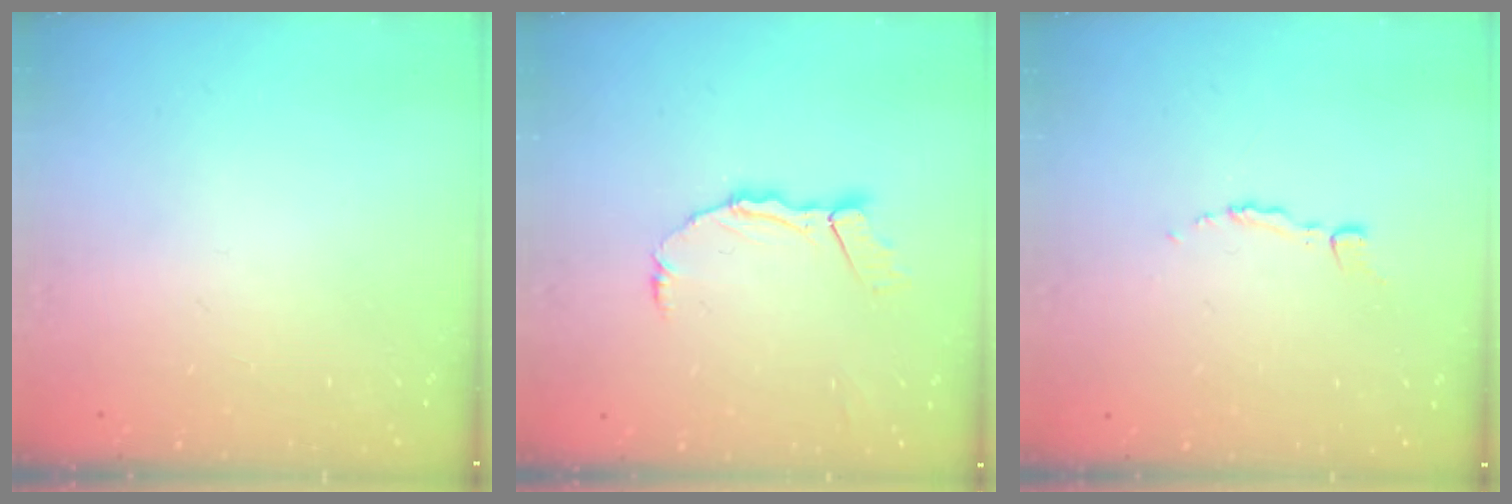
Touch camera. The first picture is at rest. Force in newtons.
{"total": 8.2, "press": 8.1, "slide": 1.0}
{"total": 2.2, "press": 2.2, "slide": 0.2}